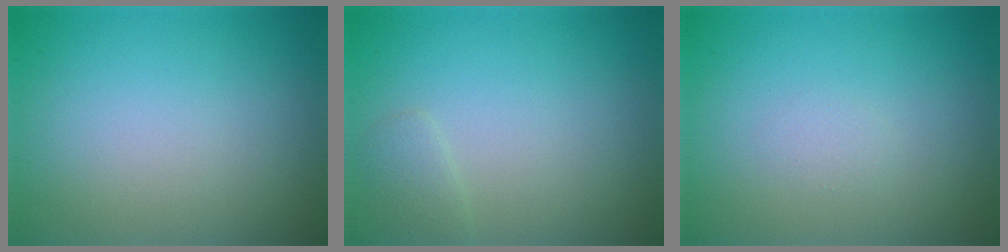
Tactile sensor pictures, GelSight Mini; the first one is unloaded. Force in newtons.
{"total": 1.1, "press": 1.1, "slide": 0.1}
{"total": 0.7, "press": 0.7, "slide": 0.0}